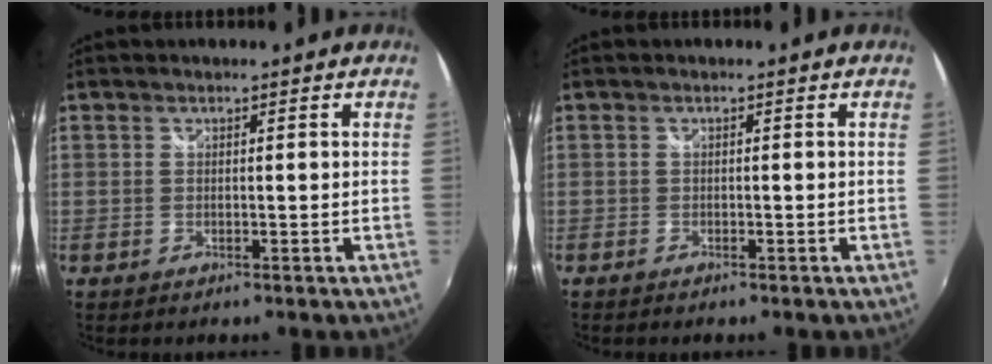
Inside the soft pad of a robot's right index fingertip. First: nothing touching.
{"total": 0.8, "force": [-0.7, 0.4, 0.2], "torque": [-0.009, -0.003, -0.015]}